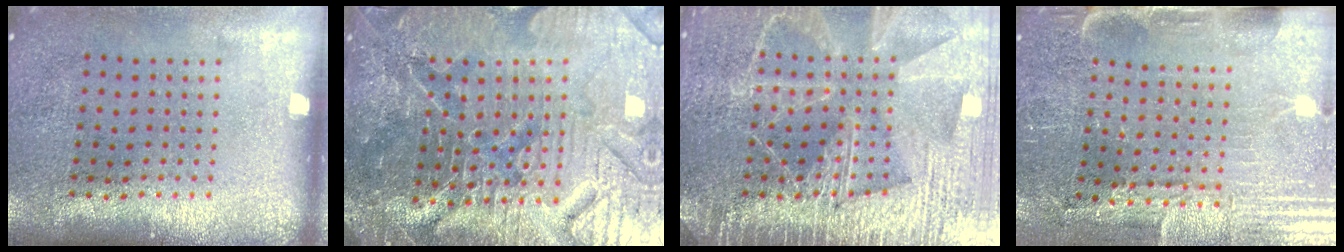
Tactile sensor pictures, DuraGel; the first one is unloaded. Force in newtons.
{"total": 6.1, "press": 5.6, "slide": 2.4}
{"total": 6.5, "press": 6.5, "slide": 0.8}
{"total": 3.7, "press": 3.6, "slide": 0.4}